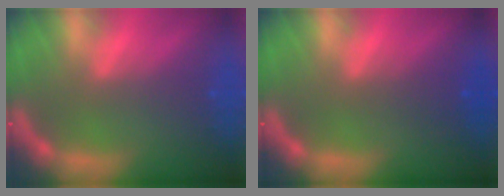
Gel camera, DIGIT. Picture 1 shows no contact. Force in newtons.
{"total": 2.0}